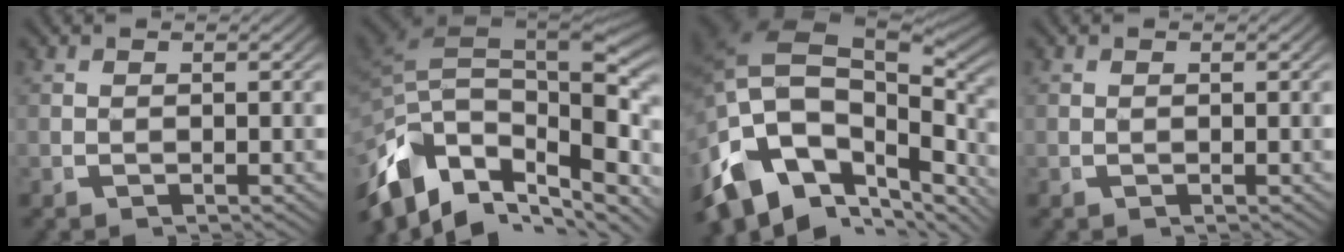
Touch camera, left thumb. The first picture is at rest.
{"total": 18.8, "force": [-1.8, 11.7, 14.6], "torque": [-0.272, -0.036, -0.013]}
{"total": 19.7, "force": [-1.6, 13.5, 14.2], "torque": [-0.286, -0.042, -0.008]}
{"total": 0.0}